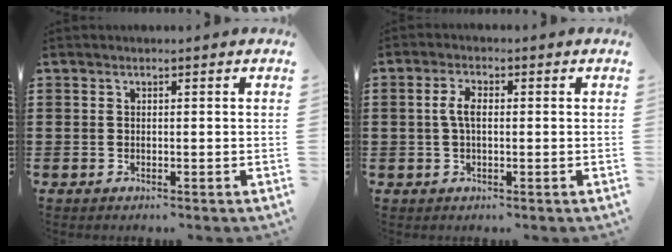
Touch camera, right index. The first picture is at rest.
{"total": 3.4, "force": [0.1, 1.5, 3.0], "torque": [-0.067, 0.003, -0.003]}